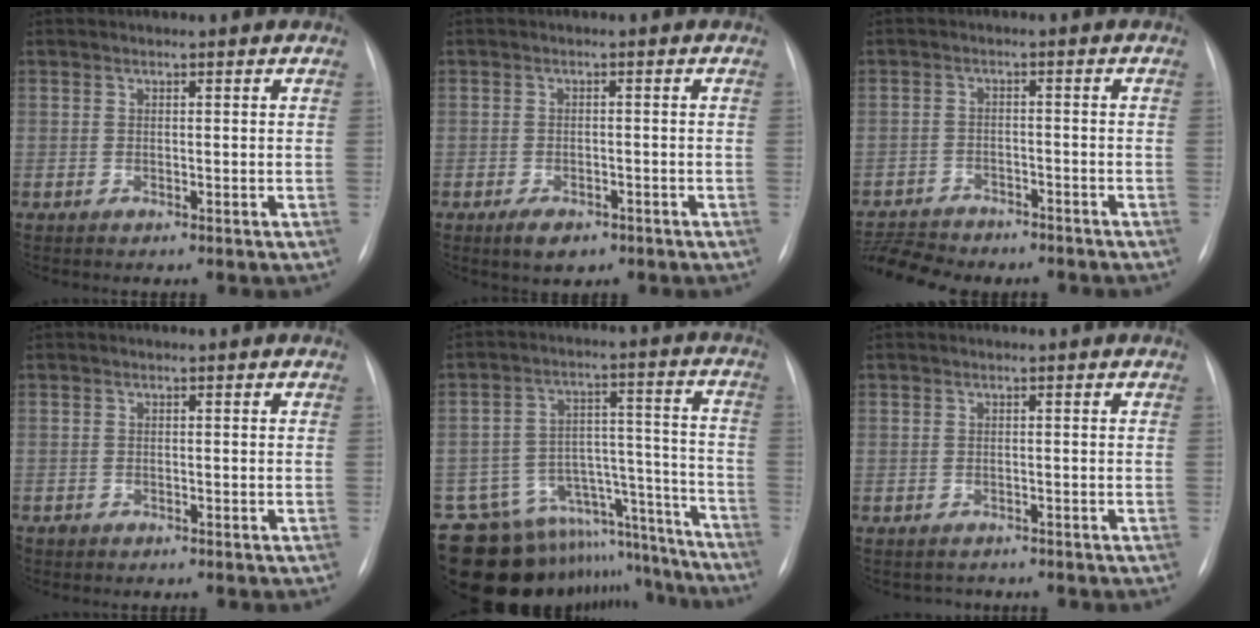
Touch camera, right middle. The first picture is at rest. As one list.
[{"total": 3.6, "force": [-2.3, 1.9, 2.0], "torque": [-0.037, -0.003, -0.027]}, {"total": 9.2, "force": [-8.5, 2.8, 2.1], "torque": [-0.039, 0.004, -0.127]}, {"total": 0.7, "force": [-0.5, 0.5, -0.1], "torque": [-0.003, 0.003, -0.010]}, {"total": 20.9, "force": [-19.2, 7.4, 3.5], "torque": [-0.050, 0.074, -0.264]}, {"total": 1.7, "force": [-1.3, 1.0, -0.4], "torque": [-0.001, 0.001, -0.020]}]